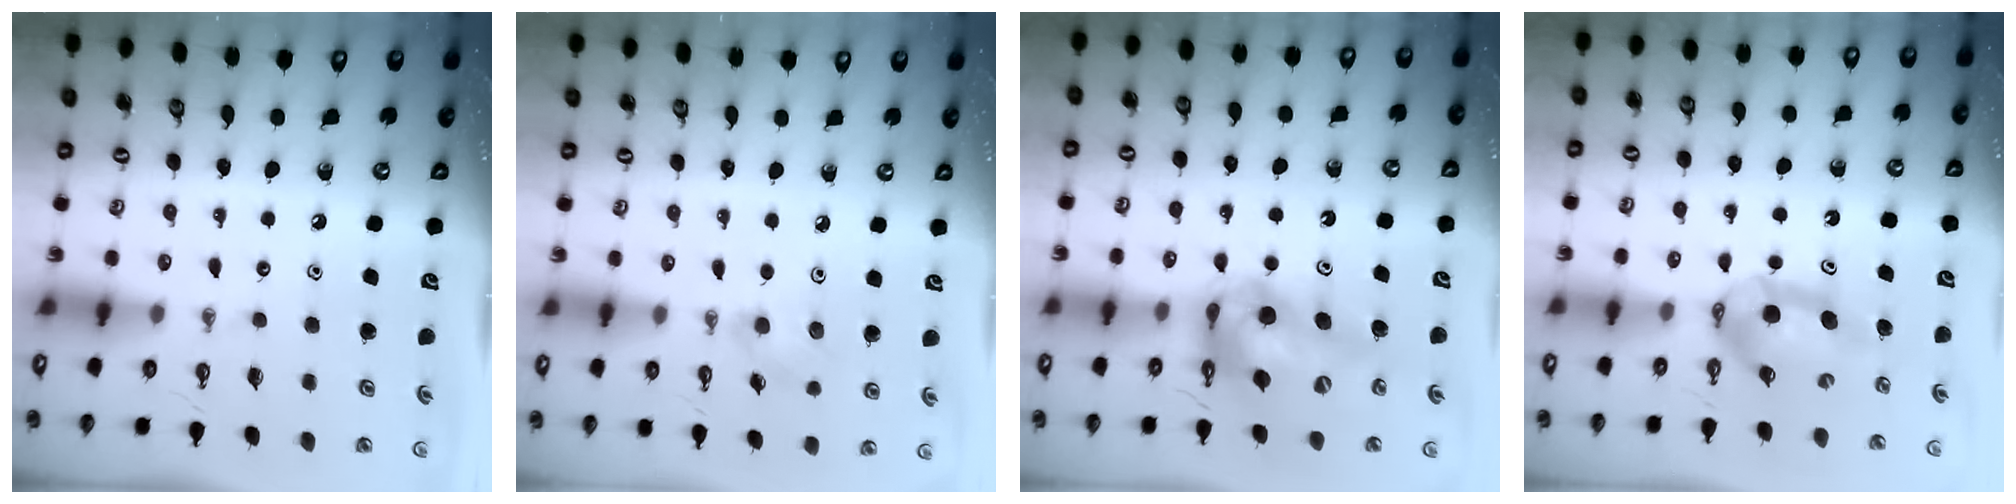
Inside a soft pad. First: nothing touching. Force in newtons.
{"total": 5.7, "press": 5.4, "slide": 1.8}
{"total": 14.2, "press": 14.0, "slide": 2.2}
{"total": 6.2, "press": 6.1, "slide": 1.0}